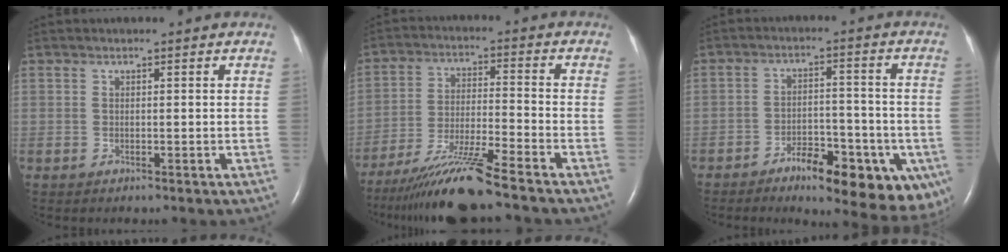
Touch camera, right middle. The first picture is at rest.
{"total": 11.6, "force": [-9.7, -1.4, 6.2], "torque": [-0.114, -0.027, -0.176]}
{"total": 14.0, "force": [-8.0, 5.0, 10.3], "torque": [-0.104, 0.015, -0.109]}